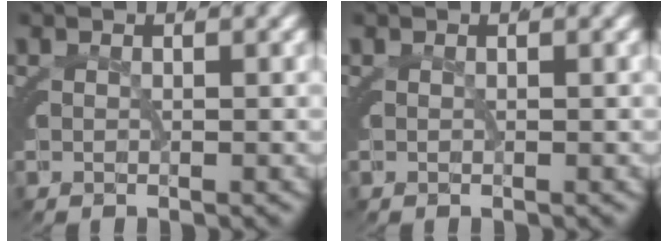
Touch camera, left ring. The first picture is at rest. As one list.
[{"total": 0.0}]